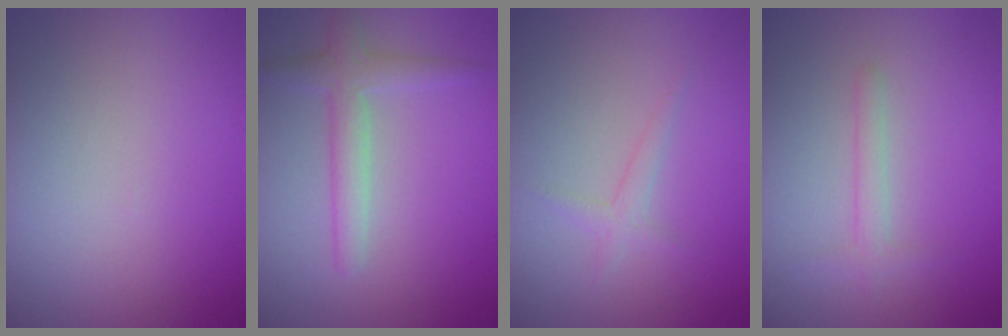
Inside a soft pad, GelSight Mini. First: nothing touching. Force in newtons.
{"total": 2.8, "press": 2.8, "slide": 0.1}
{"total": 1.2, "press": 1.2, "slide": 0.0}
{"total": 1.4, "press": 1.4, "slide": 0.1}